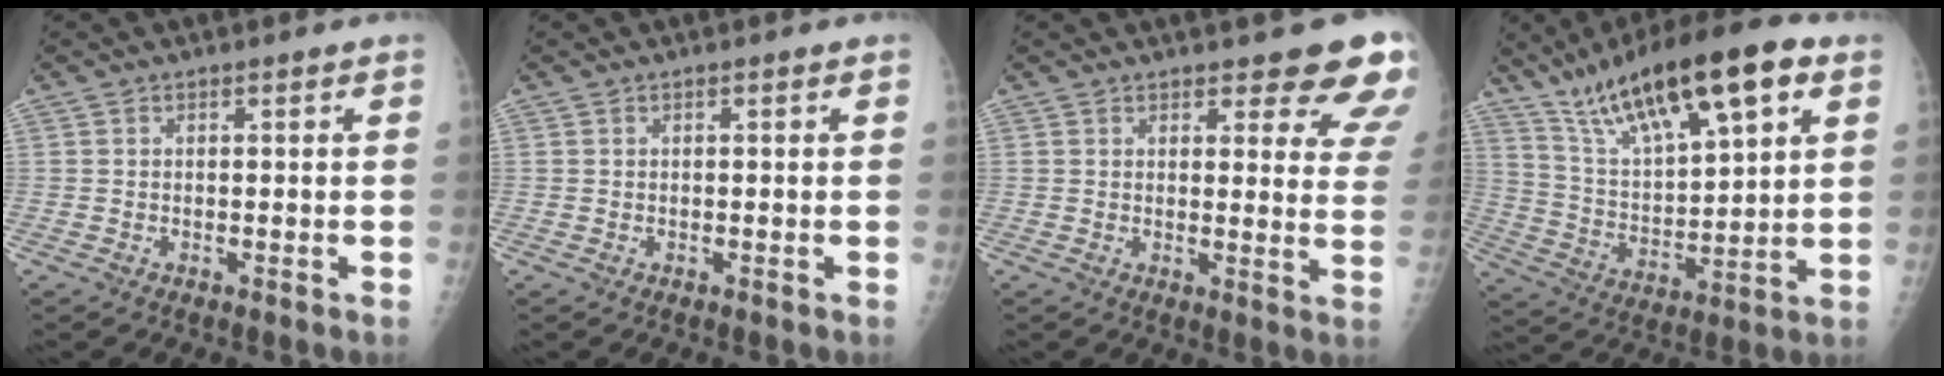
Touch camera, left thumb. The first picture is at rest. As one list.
[{"total": 0.0}, {"total": 11.8, "force": [9.4, 3.7, 6.2], "torque": [-0.022, -0.051, 0.089]}, {"total": 22.3, "force": [12.7, 6.9, 17.0], "torque": [-0.263, -0.024, 0.227]}]